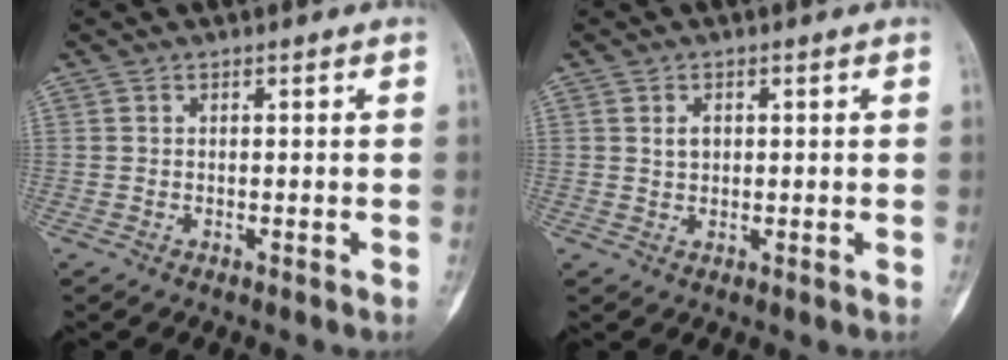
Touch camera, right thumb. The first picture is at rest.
{"total": 3.3, "force": [0.8, 2.4, 2.1], "torque": [-0.024, -0.002, 0.015]}